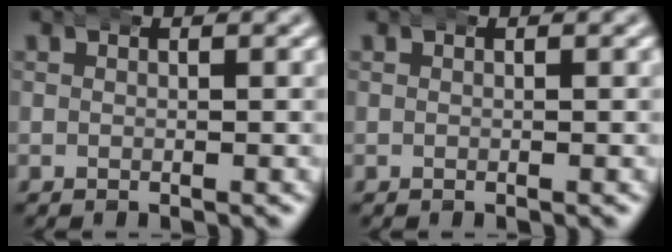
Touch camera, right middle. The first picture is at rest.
{"total": 0.0}